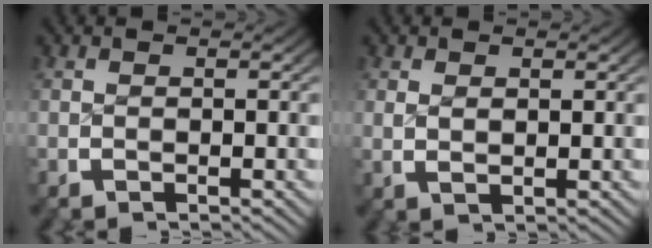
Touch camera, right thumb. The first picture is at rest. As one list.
[{"total": 1.2, "force": [0.8, 0.4, 0.8], "torque": [-0.018, -0.005, 0.022]}]